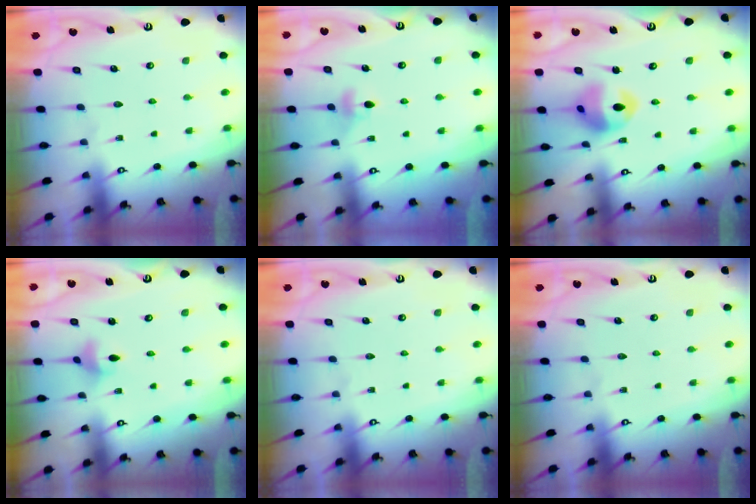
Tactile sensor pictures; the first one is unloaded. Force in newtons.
{"total": 5.2, "press": 5.1, "slide": 0.4}
{"total": 12.5, "press": 12.4, "slide": 1.5}
{"total": 3.0, "press": 3.0, "slide": 0.3}
{"total": 0.0}
{"total": 0.0}